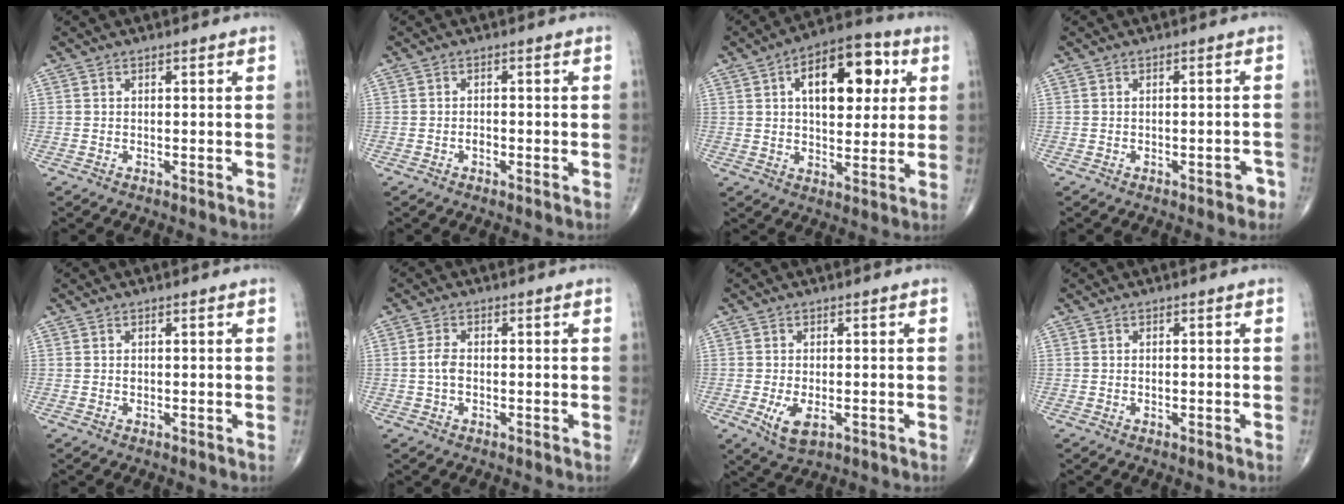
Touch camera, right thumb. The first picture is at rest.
{"total": 1.3, "force": [-0.6, 0.6, 0.9], "torque": [-0.012, 0.002, -0.012]}
{"total": 16.0, "force": [4.7, 8.4, 12.8], "torque": [-0.146, 0.008, 0.064]}
{"total": 2.2, "force": [-1.4, 0.9, 1.5], "torque": [-0.013, 0.012, -0.017]}
{"total": 0.6, "force": [0.1, 0.5, 0.4], "torque": [-0.006, 0.000, 0.002]}
{"total": 2.9, "force": [-0.2, 1.7, 2.4], "torque": [-0.051, 0.006, -0.008]}
{"total": 5.3, "force": [-1.6, 2.5, 4.3], "torque": [-0.078, -0.009, -0.022]}
{"total": 0.9, "force": [-0.2, 0.5, 0.7], "torque": [-0.014, 0.002, -0.003]}